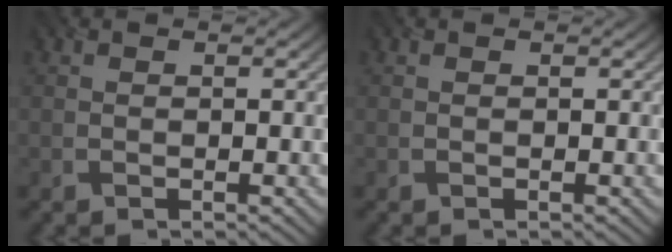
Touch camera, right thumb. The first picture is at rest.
{"total": 0.0}